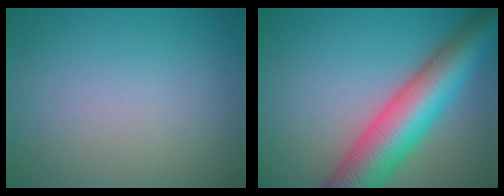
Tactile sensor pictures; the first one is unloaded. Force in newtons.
{"total": 10.1, "press": 10.1, "slide": 0.3}